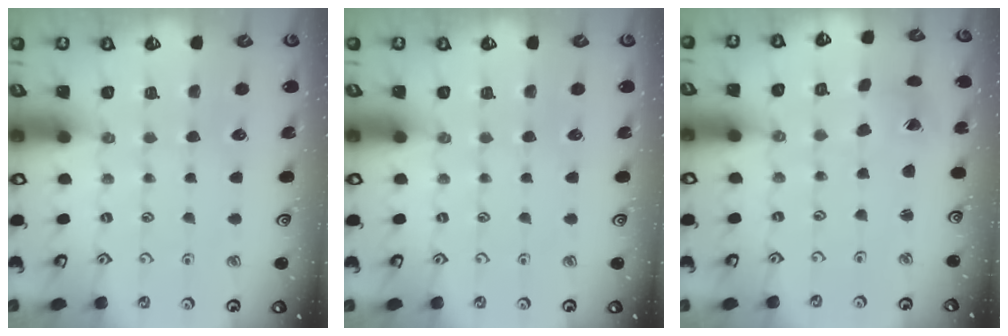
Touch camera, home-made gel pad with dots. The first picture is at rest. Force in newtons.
{"total": 0.0}
{"total": 1.0, "press": 1.0, "slide": 0.1}